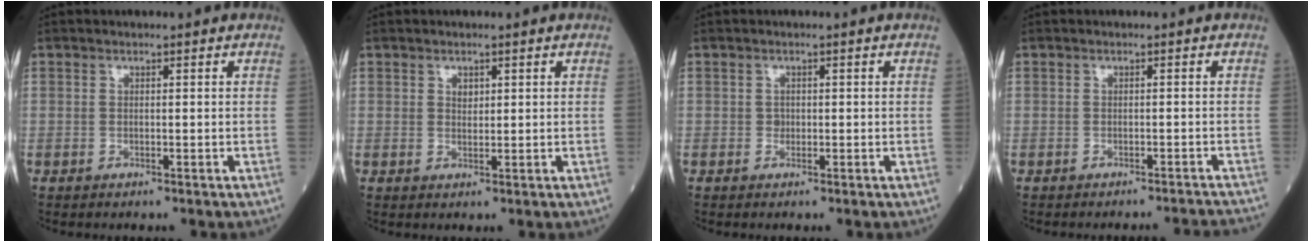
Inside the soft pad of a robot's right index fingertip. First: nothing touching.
{"total": 1.2, "force": [0.6, 0.8, 0.8], "torque": [-0.014, -0.002, 0.012]}
{"total": 0.8, "force": [-0.1, 0.7, 0.3], "torque": [-0.003, 0.002, -0.001]}
{"total": 5.9, "force": [-5.8, -1.0, 0.7], "torque": [-0.003, -0.011, -0.060]}